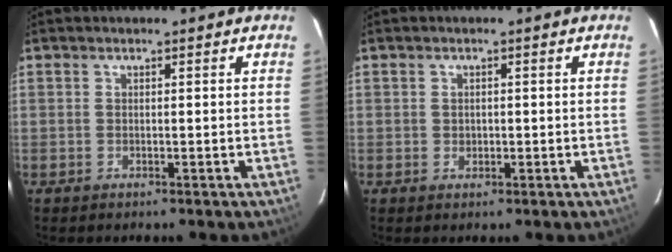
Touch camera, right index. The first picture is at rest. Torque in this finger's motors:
{"motor_torque": [-0.08, 0.01, -0.06, 0.00]}